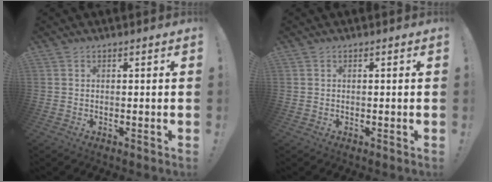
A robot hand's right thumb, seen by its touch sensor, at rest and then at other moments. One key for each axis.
{"total": 0.0}